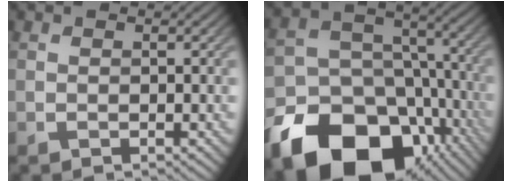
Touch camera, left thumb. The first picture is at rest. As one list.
[{"total": 21.9, "force": [-11.7, 15.6, 9.9], "torque": [-0.205, -0.061, -0.166]}]